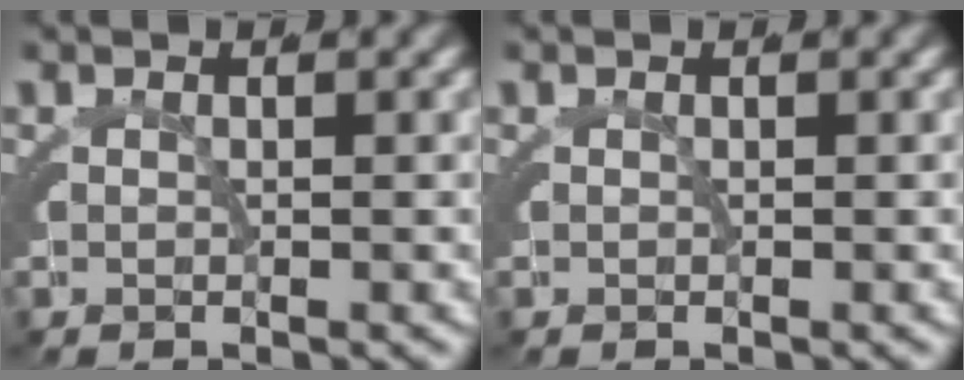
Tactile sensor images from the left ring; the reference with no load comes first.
{"total": 0.0}